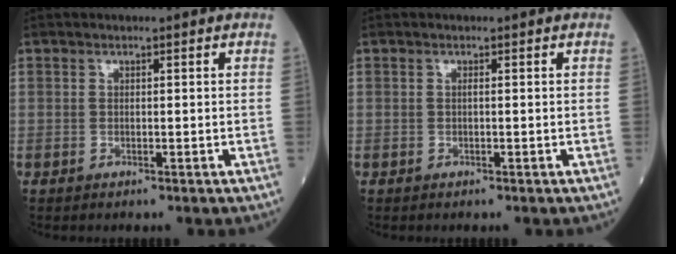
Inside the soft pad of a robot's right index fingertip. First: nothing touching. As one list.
[{"total": 0.6, "force": [0.0, 0.2, 0.5], "torque": [-0.019, -0.001, -0.001]}]